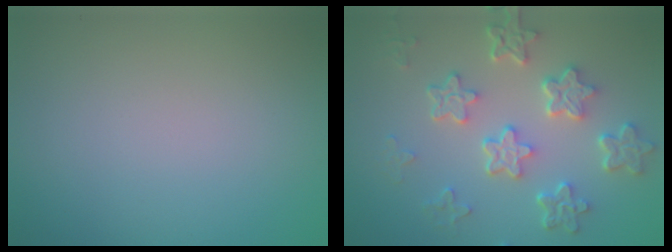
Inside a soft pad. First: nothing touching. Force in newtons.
{"total": 5.6, "press": 4.4, "slide": 3.6}